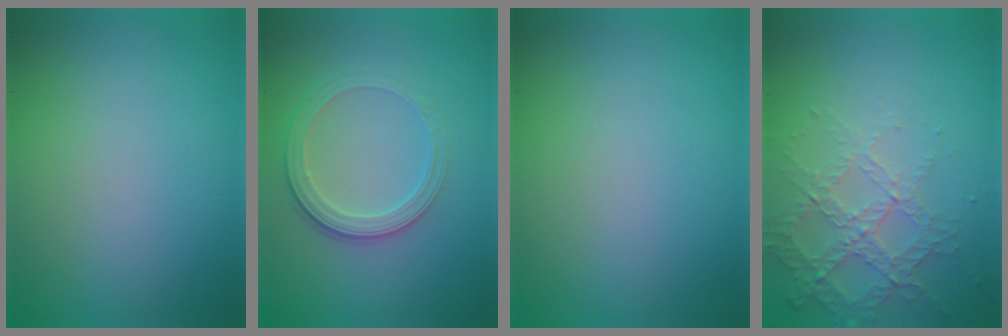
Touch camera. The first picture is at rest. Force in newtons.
{"total": 2.8, "press": 2.6, "slide": 1.1}
{"total": 0.0}
{"total": 4.1, "press": 2.9, "slide": 3.0}